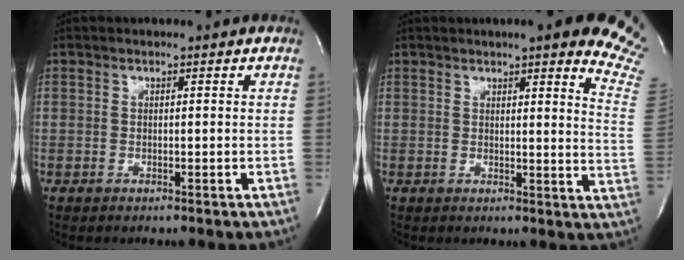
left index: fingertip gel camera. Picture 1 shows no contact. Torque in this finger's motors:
{"motor_torque": [0.06, -0.28, 0.37, 0.06]}